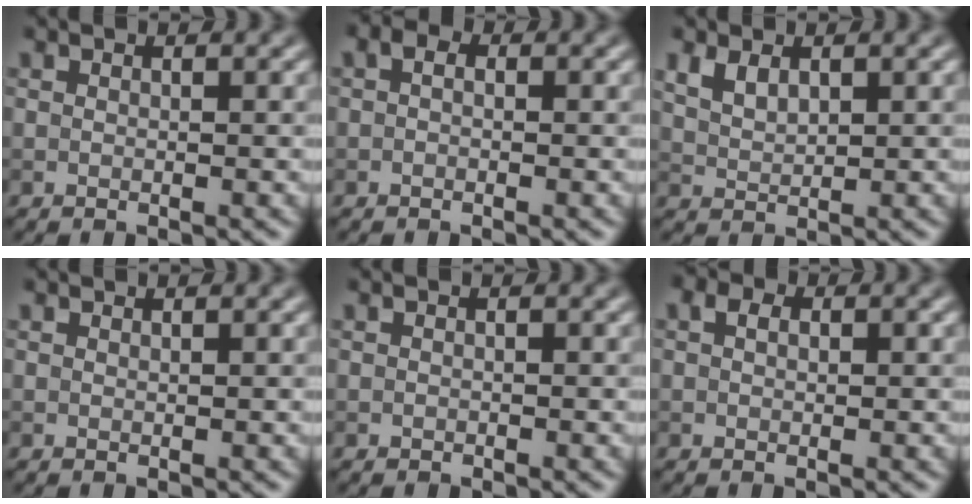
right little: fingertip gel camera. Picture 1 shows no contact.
{"total": 0.9, "force": [0.1, 0.6, 0.7], "torque": [-0.013, 0.000, -0.005]}
{"total": 2.3, "force": [1.1, 1.4, 1.4], "torque": [-0.035, -0.001, 0.026]}
{"total": 0.0}
{"total": 0.0}
{"total": 1.8, "force": [0.7, 1.2, 1.1], "torque": [-0.017, 0.001, 0.005]}